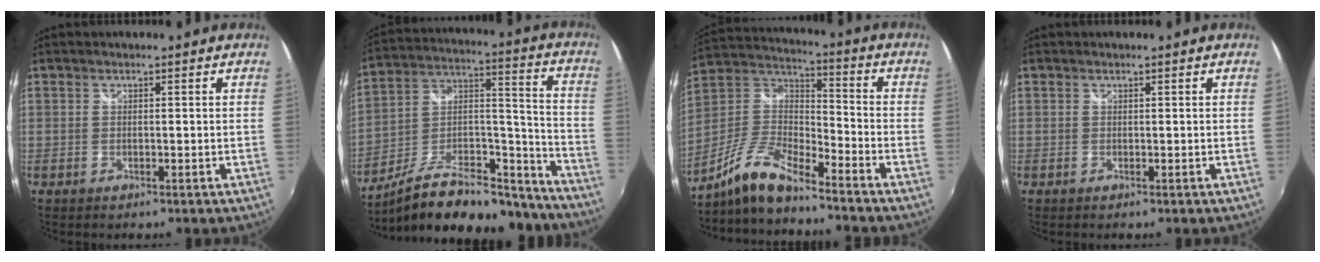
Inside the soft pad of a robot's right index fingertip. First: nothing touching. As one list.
[{"total": 23.7, "force": [-18.9, 8.4, 11.6], "torque": [-0.193, 0.036, -0.274]}, {"total": 11.5, "force": [-9.0, 2.4, 6.8], "torque": [-0.158, 0.008, -0.182]}, {"total": 0.0}]